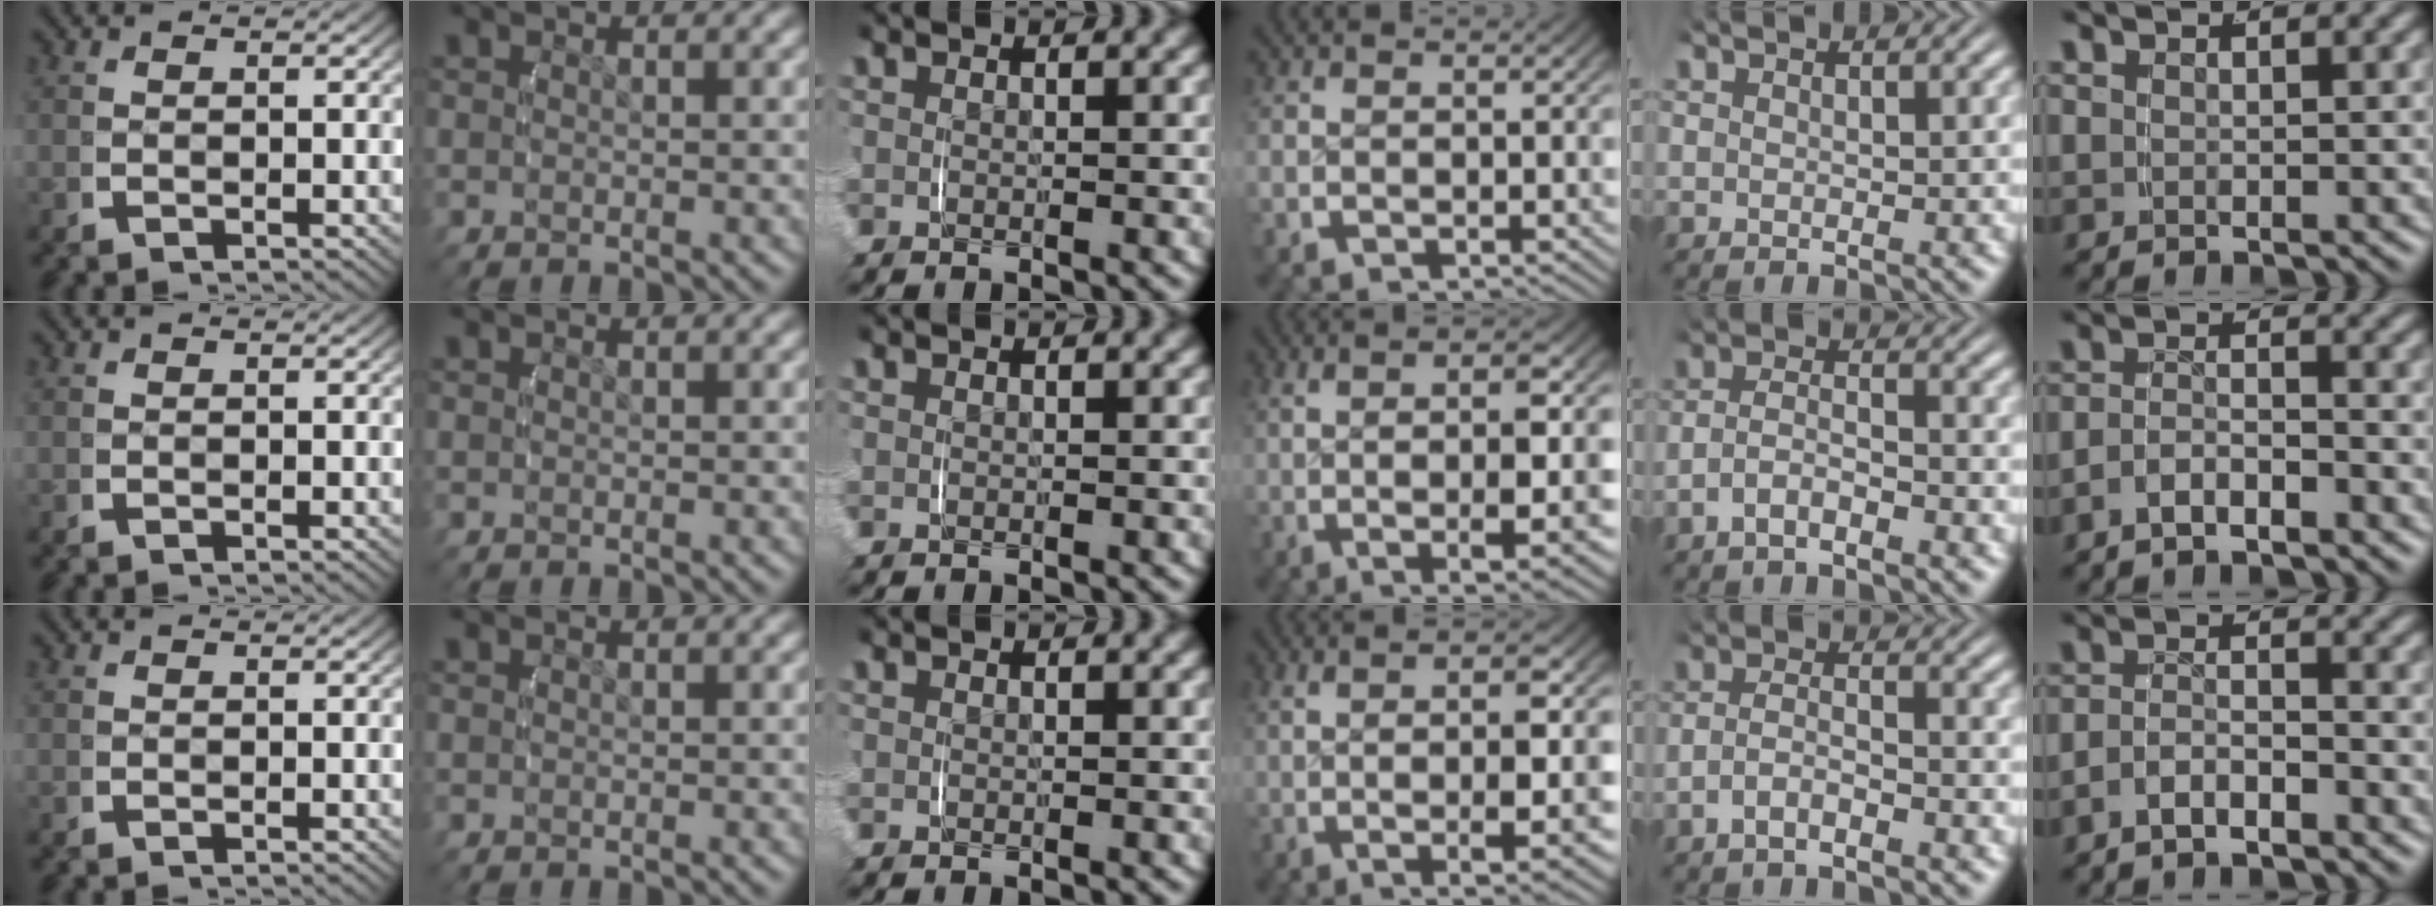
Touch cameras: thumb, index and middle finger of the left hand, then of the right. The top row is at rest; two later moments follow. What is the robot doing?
{"motion": "lift_and_place", "object": "scarf"}